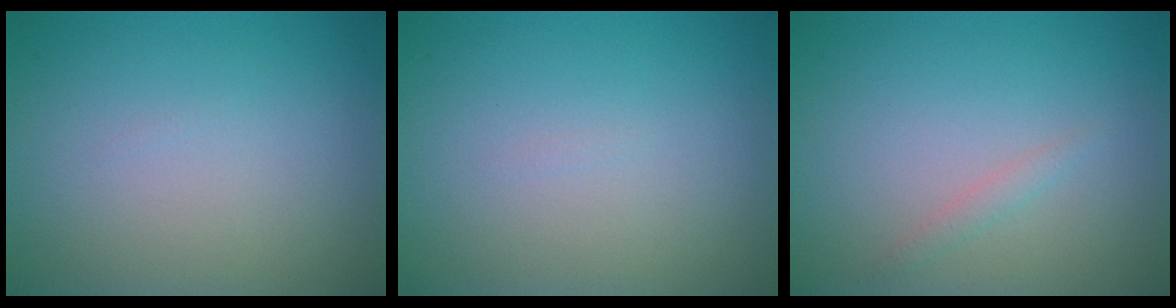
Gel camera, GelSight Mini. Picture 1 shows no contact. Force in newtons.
{"total": 0.0}
{"total": 0.8, "press": 0.8, "slide": 0.0}